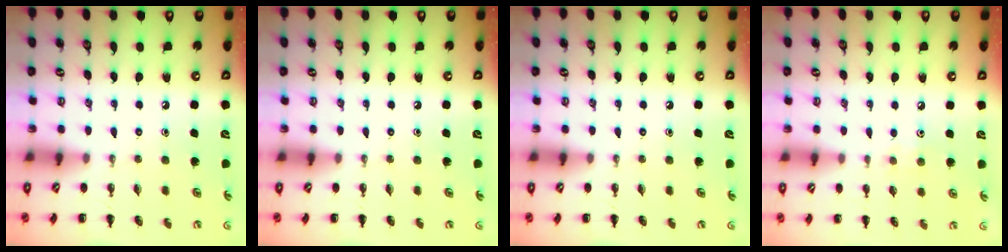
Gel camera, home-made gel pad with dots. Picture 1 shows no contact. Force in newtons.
{"total": 0.0}
{"total": 0.0}
{"total": 5.0, "press": 4.8, "slide": 1.3}